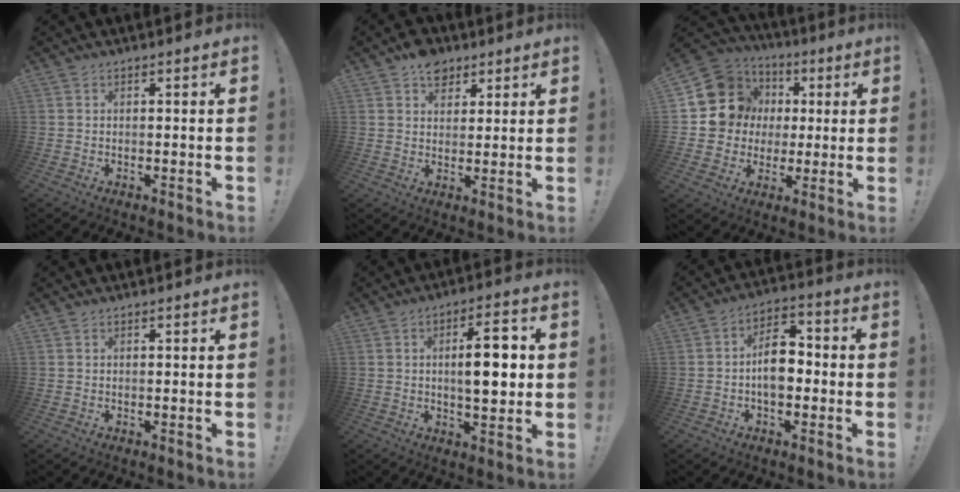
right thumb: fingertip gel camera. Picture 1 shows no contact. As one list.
[{"total": 7.6, "force": [4.5, 5.4, 3.0], "torque": [-0.026, -0.022, 0.083]}, {"total": 13.4, "force": [2.7, 12.5, 3.9], "torque": [-0.055, -0.007, 0.078]}, {"total": 0.0}, {"total": 10.8, "force": [0.7, 3.8, 10.0], "torque": [-0.144, -0.002, 0.003]}, {"total": 10.7, "force": [-1.5, 6.9, 8.0], "torque": [-0.126, 0.018, -0.026]}]